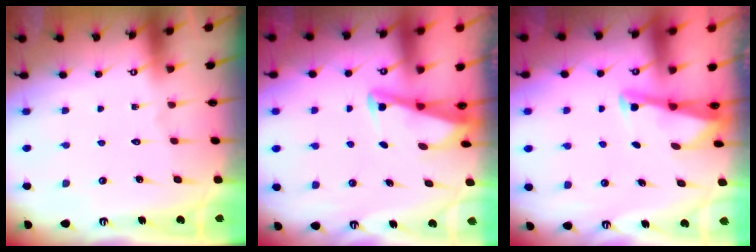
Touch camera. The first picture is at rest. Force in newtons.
{"total": 2.7, "press": 2.6, "slide": 0.3}
{"total": 2.6, "press": 2.6, "slide": 0.1}